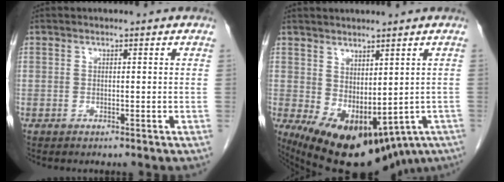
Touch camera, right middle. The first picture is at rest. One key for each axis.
{"total": 17.5, "fx": -7.8, "fy": 8.6, "fz": 13.0, "tx": -0.209, "ty": -0.027, "tz": -0.083}